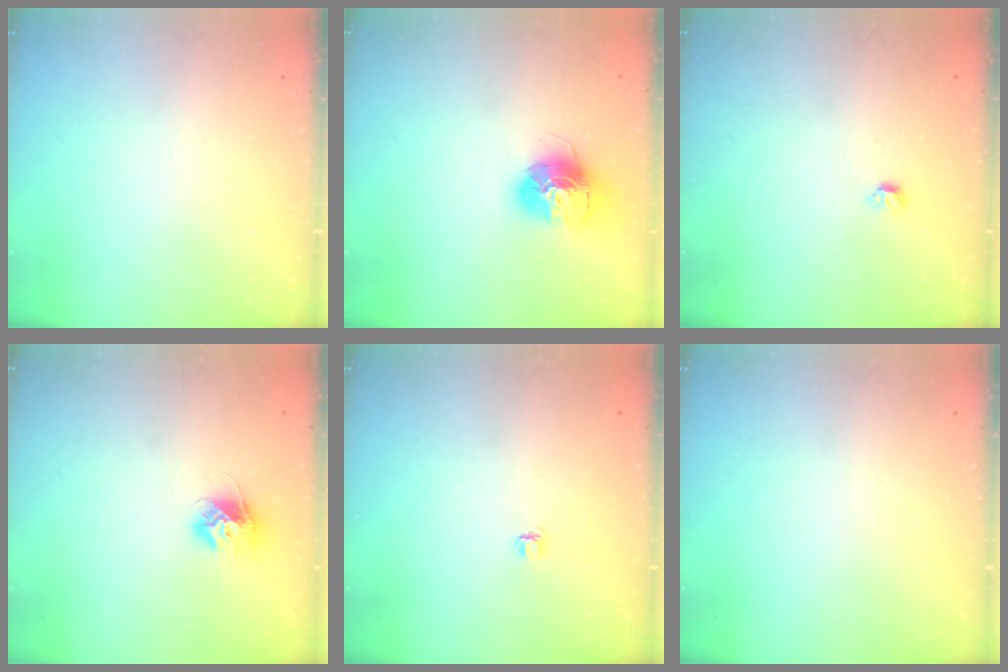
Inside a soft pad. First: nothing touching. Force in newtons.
{"total": 14.6, "press": 14.6, "slide": 1.5}
{"total": 4.6, "press": 4.5, "slide": 0.9}
{"total": 9.5, "press": 9.5, "slide": 0.2}
{"total": 4.1, "press": 4.1, "slide": 0.5}
{"total": 0.0}